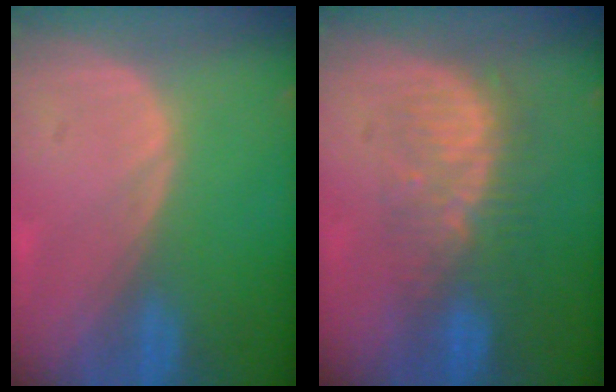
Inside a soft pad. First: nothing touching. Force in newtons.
{"total": 8.1, "press": 7.4, "slide": 3.3}